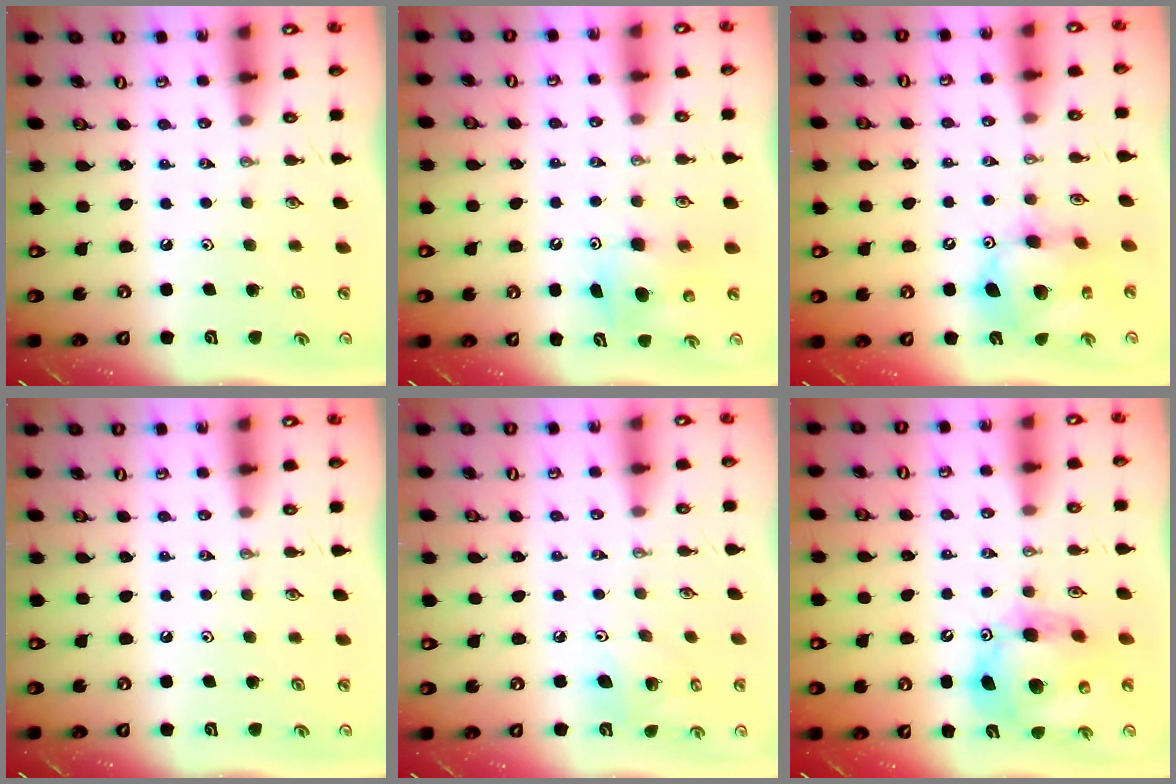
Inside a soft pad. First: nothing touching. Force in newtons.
{"total": 7.9, "press": 7.8, "slide": 1.1}
{"total": 13.4, "press": 13.4, "slide": 1.3}
{"total": 0.0}
{"total": 8.6, "press": 8.4, "slide": 1.7}
{"total": 14.7, "press": 14.6, "slide": 1.7}